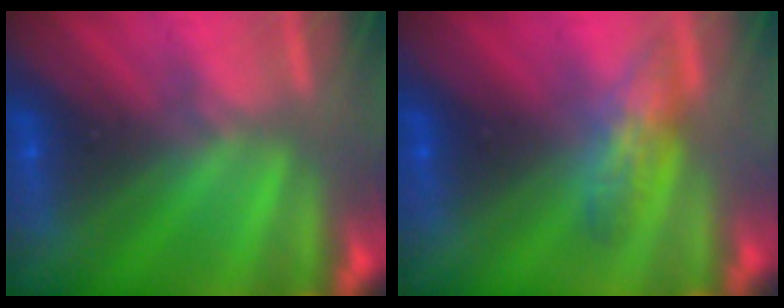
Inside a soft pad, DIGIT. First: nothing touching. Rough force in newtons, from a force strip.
{"total": 2.5}